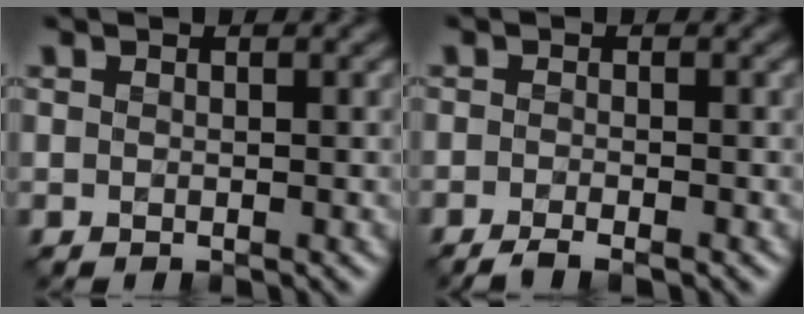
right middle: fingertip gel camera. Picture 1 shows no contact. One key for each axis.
{"total": 2.5, "fx": -1.7, "fy": 0.5, "fz": 1.7, "tx": -0.025, "ty": -0.002, "tz": -0.036}